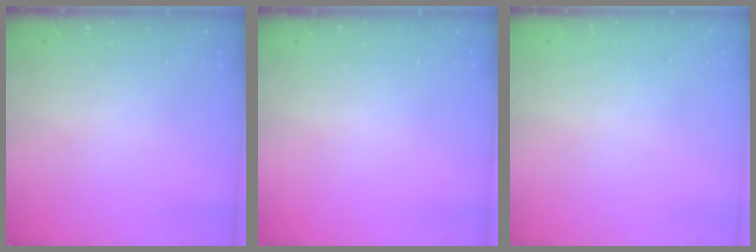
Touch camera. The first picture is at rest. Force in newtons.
{"total": 0.0}
{"total": 0.0}